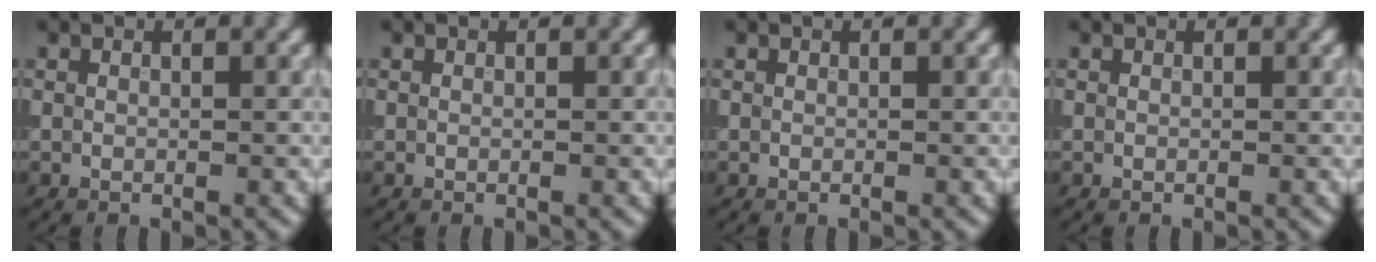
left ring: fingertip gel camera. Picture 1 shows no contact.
{"total": 0.0}
{"total": 0.0}
{"total": 0.0}